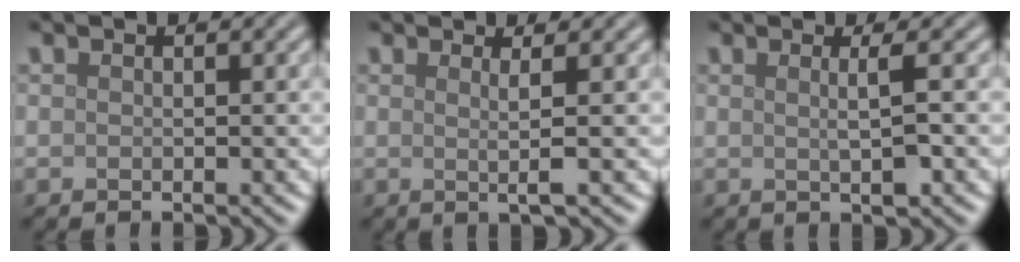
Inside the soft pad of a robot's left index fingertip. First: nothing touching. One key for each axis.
{"total": 2.0, "fx": 0.4, "fy": 0.4, "fz": 1.9, "tx": -0.037, "ty": 0.002, "tz": -0.003}
{"total": 2.3, "fx": 0.2, "fy": 0.5, "fz": 2.3, "tx": -0.038, "ty": 0.001, "tz": -0.001}